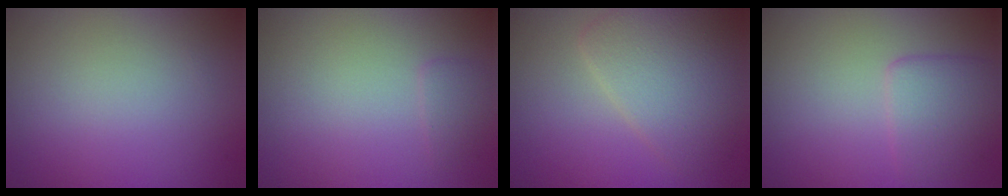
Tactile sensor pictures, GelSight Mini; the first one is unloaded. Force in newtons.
{"total": 1.0, "press": 1.0, "slide": 0.1}
{"total": 5.3, "press": 5.3, "slide": 0.1}
{"total": 2.8, "press": 2.8, "slide": 0.1}